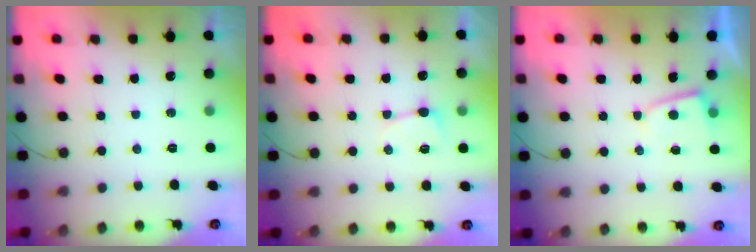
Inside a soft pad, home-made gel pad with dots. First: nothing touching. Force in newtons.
{"total": 3.6, "press": 3.5, "slide": 0.5}
{"total": 3.2, "press": 3.2, "slide": 0.3}